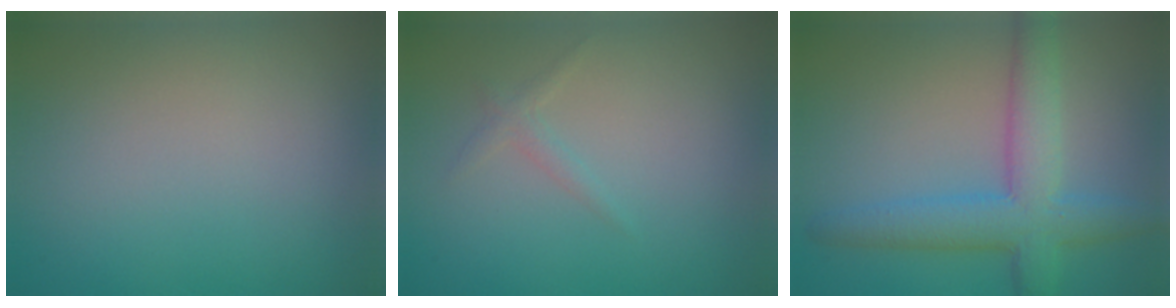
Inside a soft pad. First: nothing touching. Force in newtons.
{"total": 1.0, "press": 1.0, "slide": 0.0}
{"total": 6.1, "press": 6.1, "slide": 0.2}